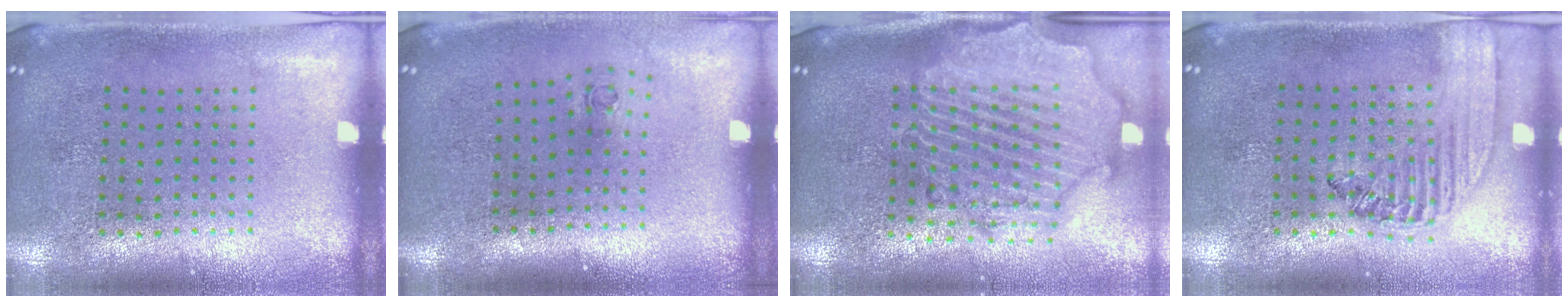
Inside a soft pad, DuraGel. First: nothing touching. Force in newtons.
{"total": 0.7, "press": 0.3, "slide": 0.6}
{"total": 3.1, "press": 2.7, "slide": 1.5}
{"total": 1.6, "press": 1.4, "slide": 0.7}